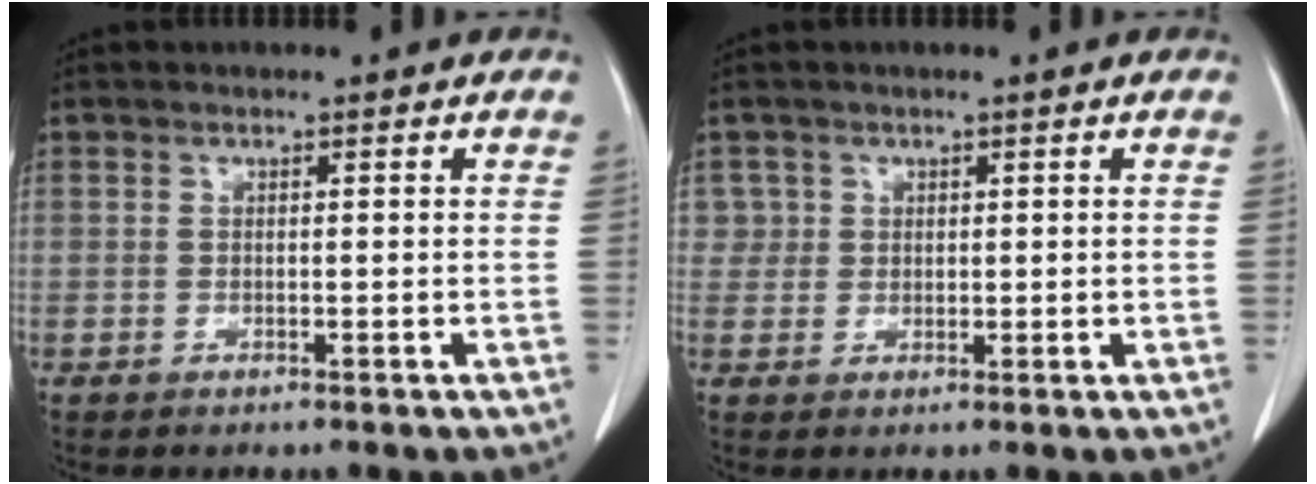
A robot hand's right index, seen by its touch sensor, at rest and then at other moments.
{"total": 2.4, "force": [1.0, 2.2, -0.2], "torque": [0.021, 0.000, 0.011]}